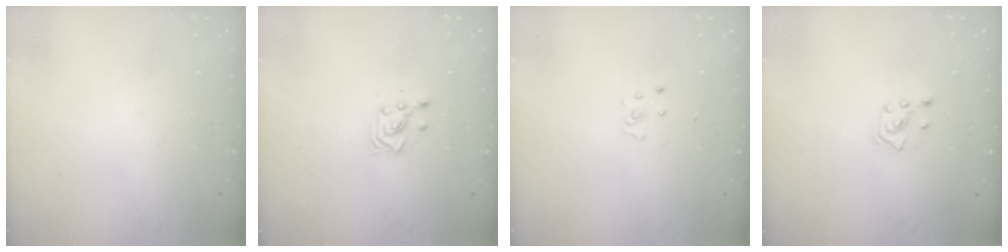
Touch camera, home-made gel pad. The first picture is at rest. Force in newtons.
{"total": 3.0, "press": 2.9, "slide": 0.8}
{"total": 2.7, "press": 2.7, "slide": 0.3}
{"total": 2.8, "press": 2.7, "slide": 0.7}